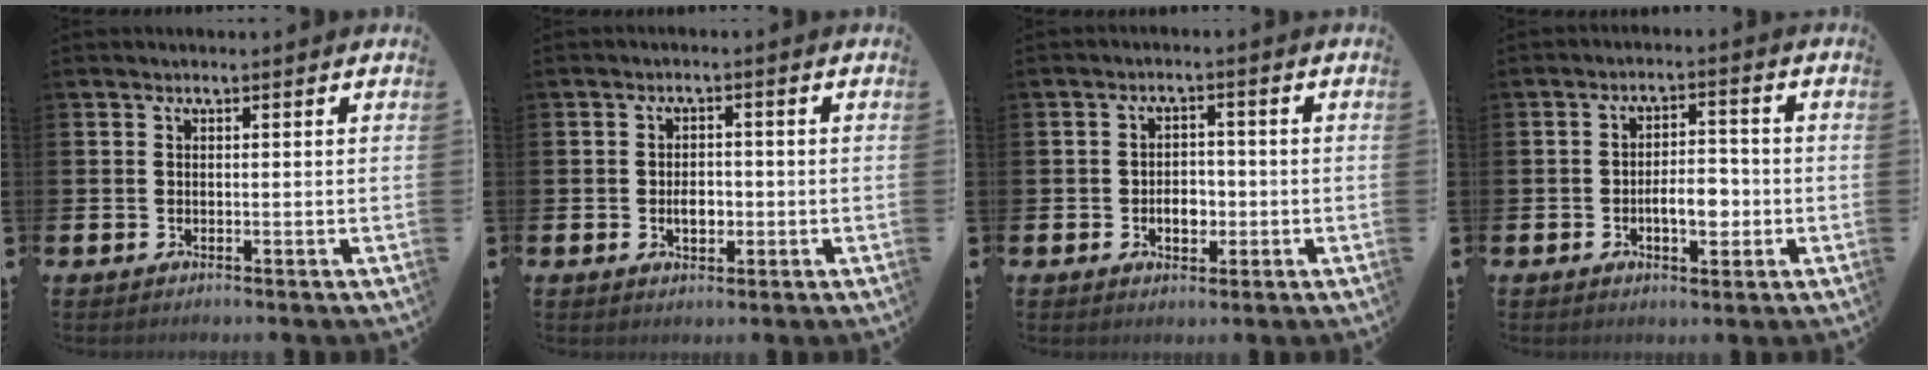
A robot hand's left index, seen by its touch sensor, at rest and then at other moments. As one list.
[{"total": 2.8, "force": [-0.7, 1.8, 2.1], "torque": [-0.023, -0.005, -0.018]}, {"total": 3.1, "force": [-0.9, 2.2, 2.1], "torque": [-0.025, -0.004, -0.023]}, {"total": 4.7, "force": [-1.4, 2.4, 3.8], "torque": [-0.060, 0.005, -0.031]}]